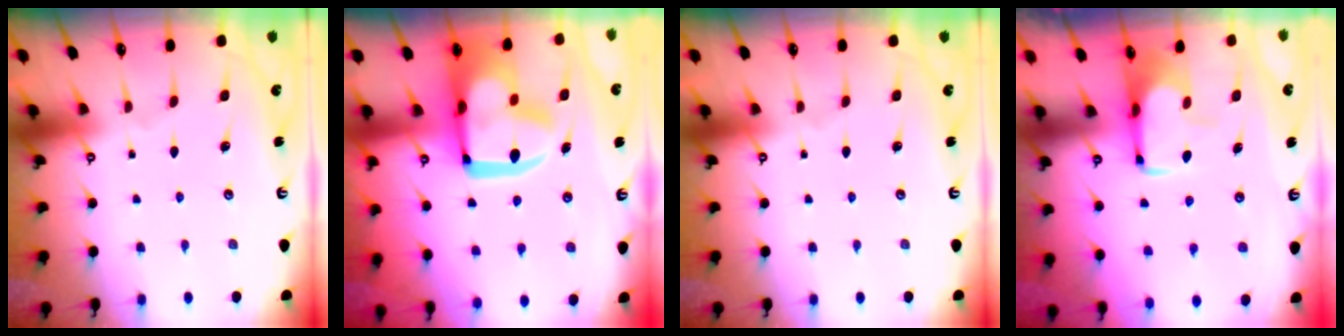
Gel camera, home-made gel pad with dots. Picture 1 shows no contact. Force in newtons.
{"total": 17.7, "press": 17.6, "slide": 2.0}
{"total": 0.0}
{"total": 1.7, "press": 1.6, "slide": 0.5}